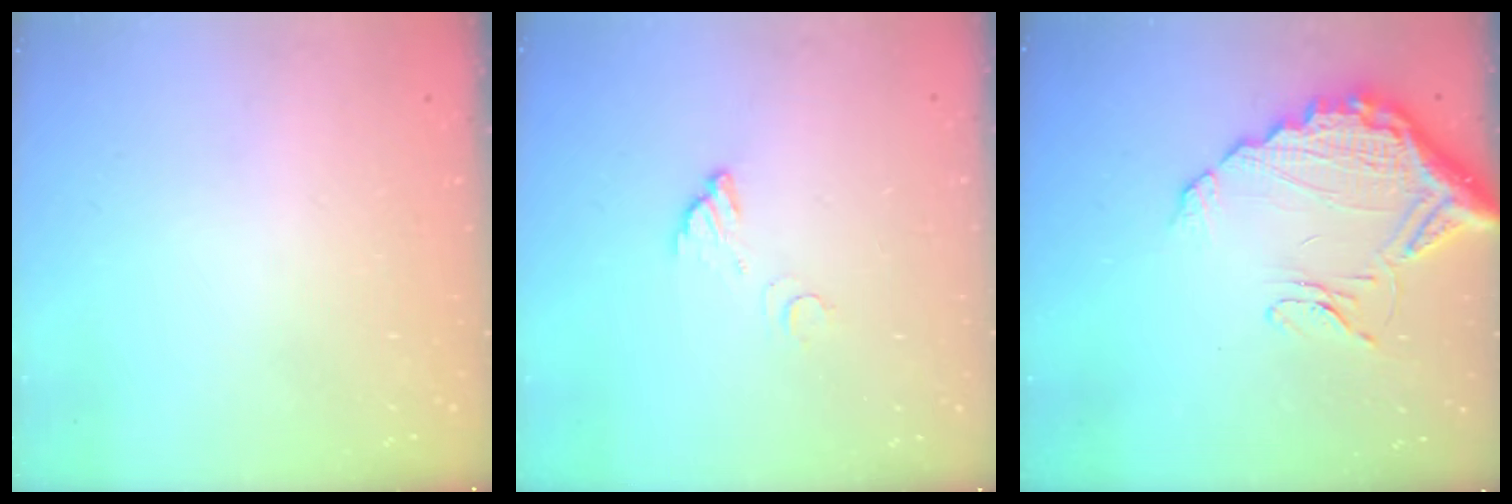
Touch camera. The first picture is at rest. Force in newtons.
{"total": 3.5, "press": 3.5, "slide": 0.2}
{"total": 15.0, "press": 15.0, "slide": 1.2}